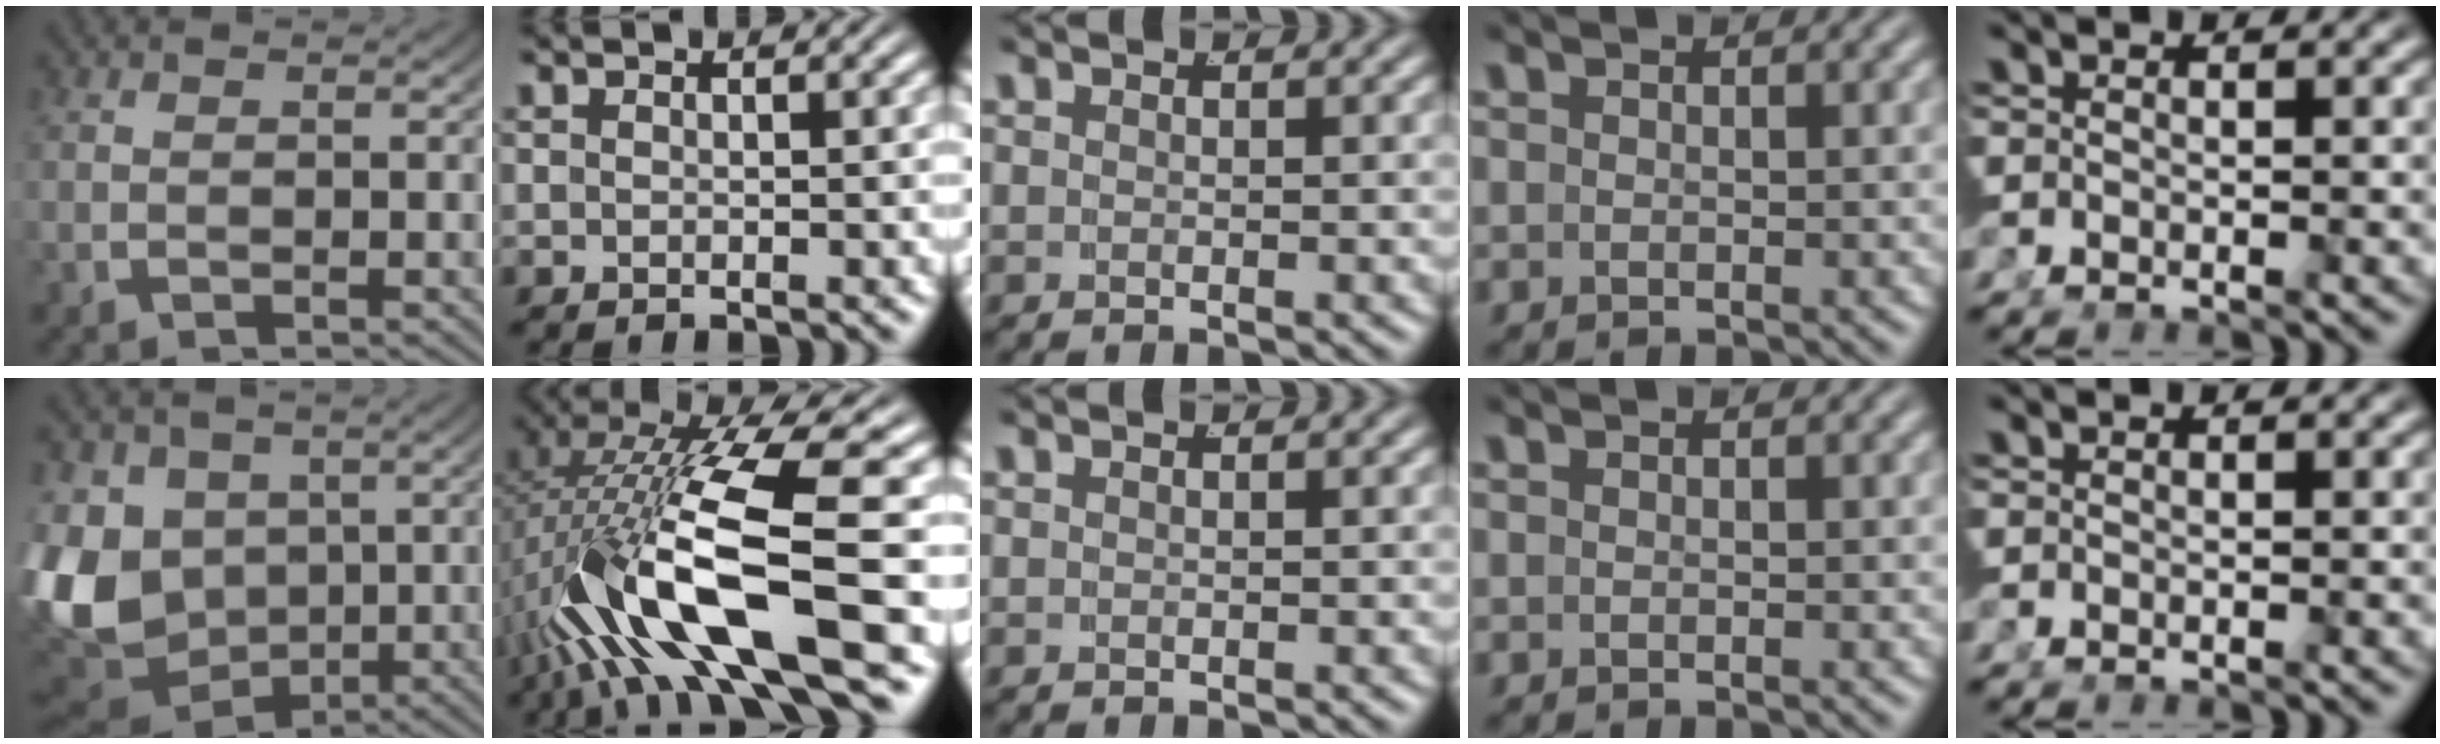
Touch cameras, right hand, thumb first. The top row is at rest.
{"thumb": {"total": 15.8, "force": [-2.7, 12.8, 8.8], "torque": [-0.238, -0.064, -0.022]}, "index": {"total": 12.4, "force": [-2.8, 4.8, 11.1], "torque": [-0.228, -0.025, -0.023]}}